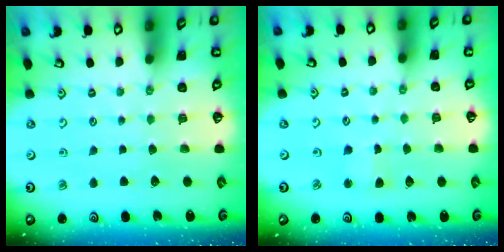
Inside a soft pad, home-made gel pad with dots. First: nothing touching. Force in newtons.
{"total": 2.6, "press": 2.6, "slide": 0.3}